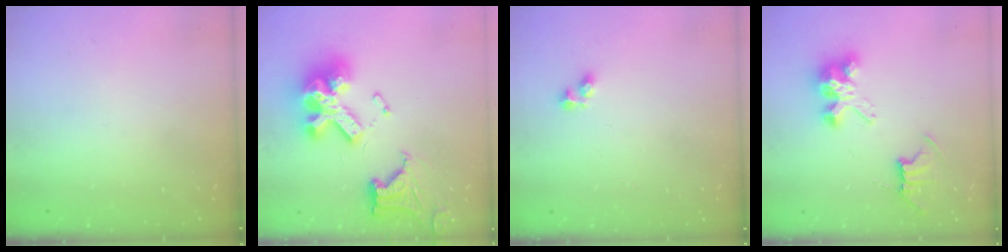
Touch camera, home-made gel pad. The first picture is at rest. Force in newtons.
{"total": 20.1, "press": 20.0, "slide": 2.1}
{"total": 2.5, "press": 2.5, "slide": 0.2}
{"total": 8.1, "press": 8.1, "slide": 0.4}